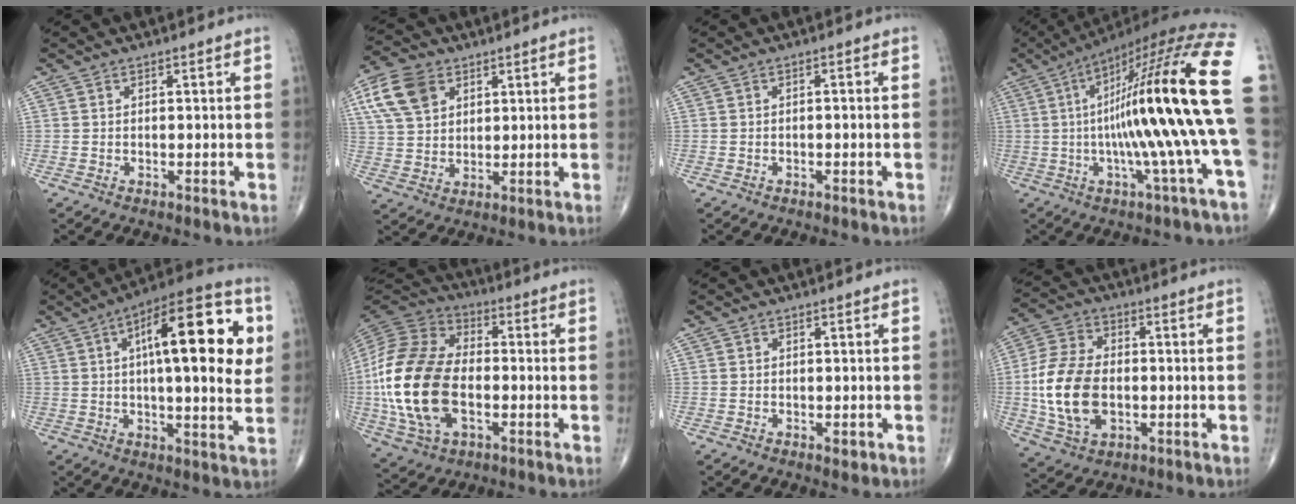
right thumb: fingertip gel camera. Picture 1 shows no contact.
{"total": 10.3, "force": [4.5, 7.1, 6.0], "torque": [-0.106, -0.003, 0.085]}
{"total": 0.6, "force": [-0.3, -0.2, 0.5], "torque": [-0.017, 0.012, 0.000]}
{"total": 25.3, "force": [-1.1, 1.3, 25.2], "torque": [-0.376, 0.029, -0.027]}
{"total": 22.9, "force": [5.3, 7.4, 21.0], "torque": [-0.284, 0.009, 0.064]}
{"total": 22.6, "force": [-3.0, 13.3, 18.0], "torque": [-0.377, 0.006, -0.055]}
{"total": 1.0, "force": [-0.3, 0.6, 0.8], "torque": [-0.007, -0.002, -0.004]}
{"total": 14.8, "force": [-1.5, 9.2, 11.5], "torque": [-0.230, 0.007, -0.023]}